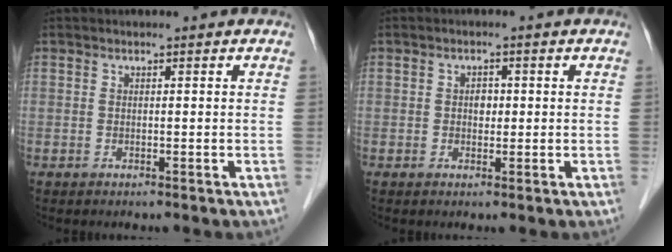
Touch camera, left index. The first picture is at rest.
{"total": 1.6, "force": [0.0, 1.2, 1.1], "torque": [-0.017, 0.000, -0.001]}